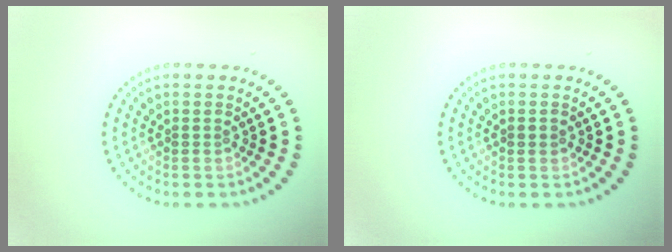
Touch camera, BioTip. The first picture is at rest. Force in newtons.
{"total": 0.7, "press": 0.7, "slide": 0.1}